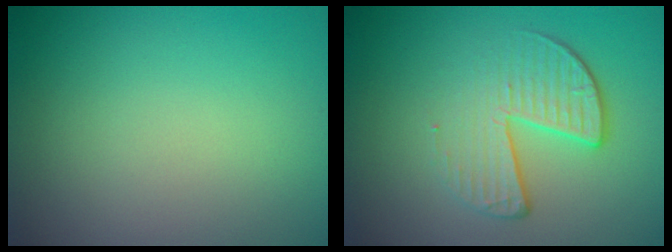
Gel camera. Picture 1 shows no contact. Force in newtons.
{"total": 4.3, "press": 2.8, "slide": 3.3}